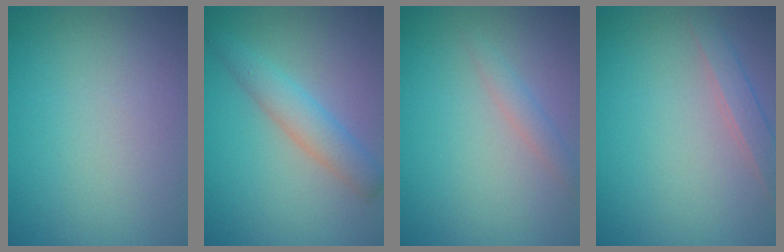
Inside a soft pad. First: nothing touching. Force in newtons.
{"total": 3.1, "press": 3.1, "slide": 0.1}
{"total": 1.3, "press": 1.3, "slide": 0.1}
{"total": 1.8, "press": 1.8, "slide": 0.1}